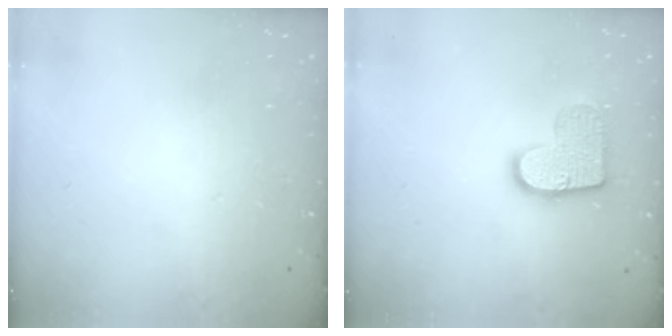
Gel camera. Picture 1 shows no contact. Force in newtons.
{"total": 12.5, "press": 12.5, "slide": 0.7}